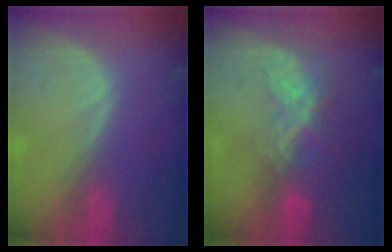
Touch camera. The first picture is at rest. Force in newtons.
{"total": 6.6, "press": 5.8, "slide": 3.2}